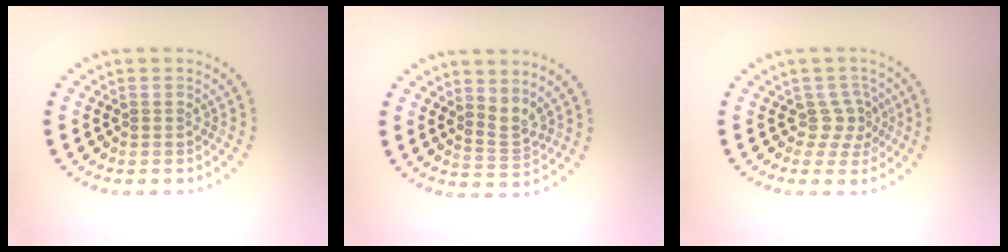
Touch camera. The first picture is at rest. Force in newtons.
{"total": 2.1, "press": 1.4, "slide": 1.6}
{"total": 2.1, "press": 1.5, "slide": 1.5}